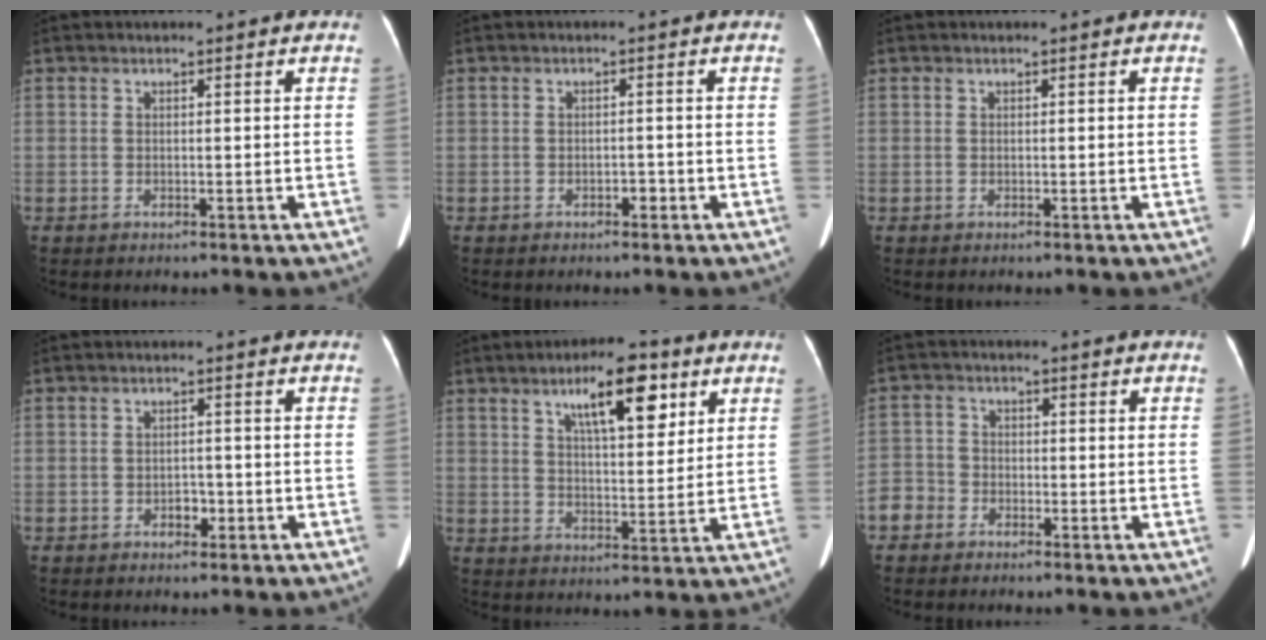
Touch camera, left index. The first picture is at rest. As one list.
[{"total": 1.1, "force": [-0.8, 0.6, 0.6], "torque": [-0.009, 0.003, -0.013]}, {"total": 0.0}, {"total": 1.8, "force": [-1.0, 1.2, 1.0], "torque": [-0.013, 0.005, -0.015]}, {"total": 10.0, "force": [5.2, 3.2, 7.9], "torque": [-0.127, 0.013, 0.085]}, {"total": 5.9, "force": [-3.4, 4.6, 1.0], "torque": [-0.034, 0.014, -0.072]}]